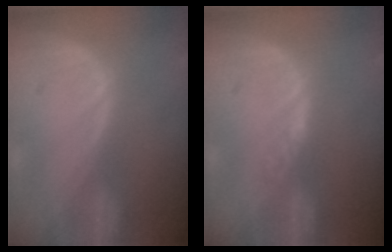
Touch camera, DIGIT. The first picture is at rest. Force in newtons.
{"total": 1.8, "press": 1.6, "slide": 1.0}